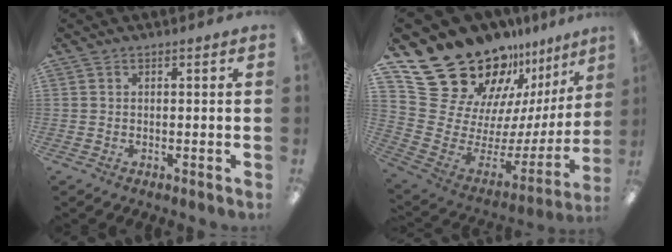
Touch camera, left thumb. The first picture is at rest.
{"total": 23.6, "force": [19.1, 11.4, 7.6], "torque": [-0.097, -0.173, 0.371]}